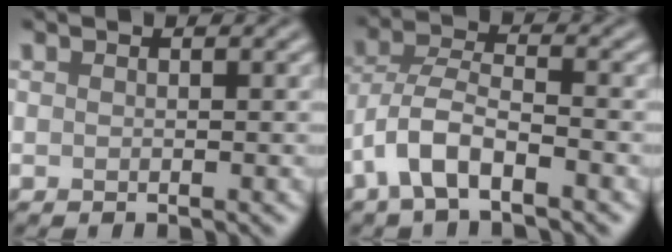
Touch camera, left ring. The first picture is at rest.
{"total": 5.2, "force": [-2.8, 2.0, 4.0], "torque": [-0.081, 0.006, -0.062]}